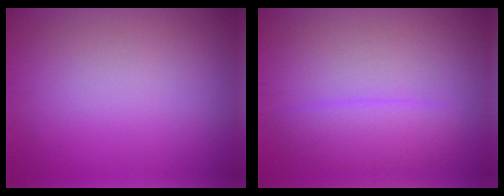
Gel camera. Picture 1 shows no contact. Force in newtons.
{"total": 2.9, "press": 2.9, "slide": 0.2}